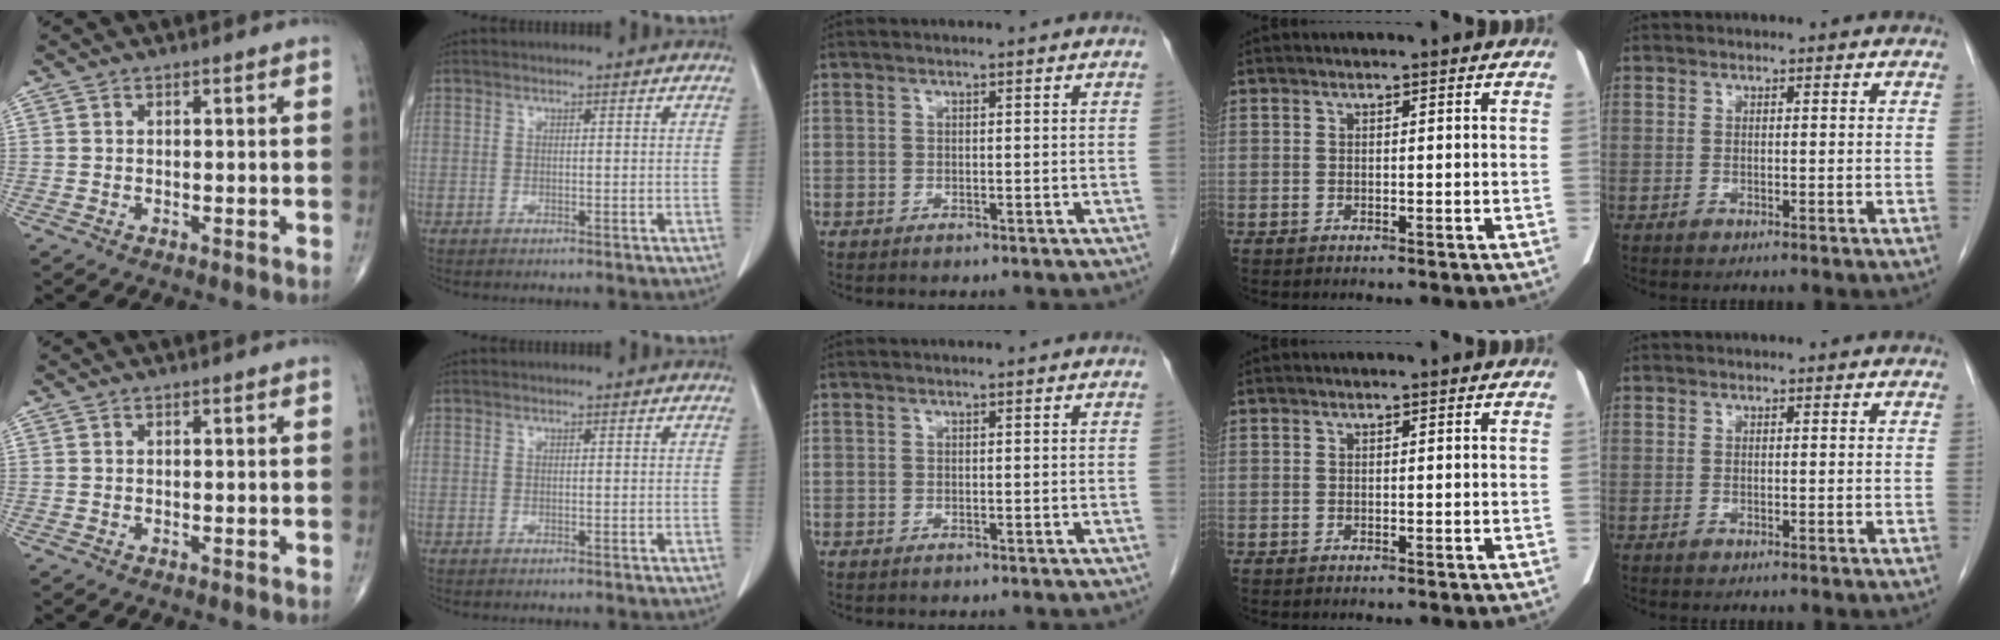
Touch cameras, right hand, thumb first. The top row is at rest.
{}